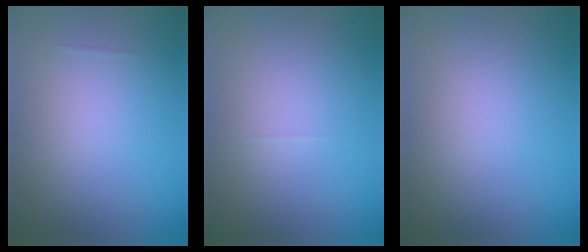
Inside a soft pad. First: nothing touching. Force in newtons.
{"total": 0.0}
{"total": 0.0}